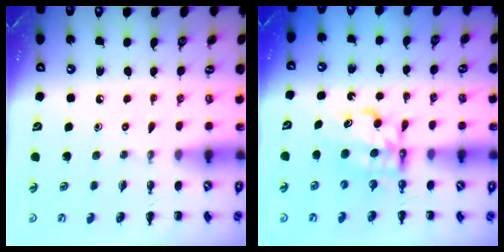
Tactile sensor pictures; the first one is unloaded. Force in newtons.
{"total": 6.6, "press": 6.6, "slide": 0.5}